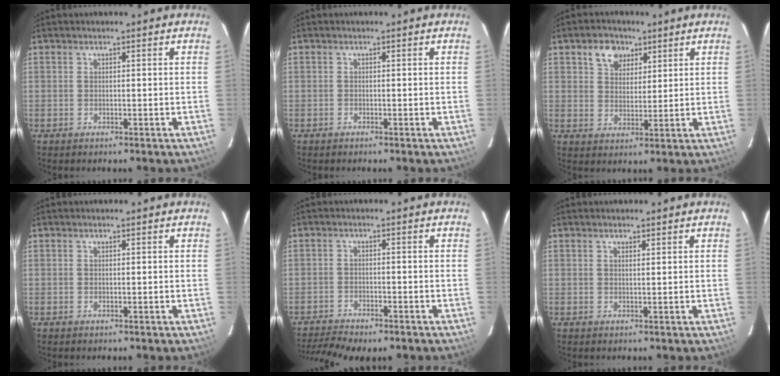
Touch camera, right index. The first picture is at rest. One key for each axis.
{"total": 0.0}
{"total": 6.0, "fx": 3.2, "fy": 4.4, "fz": 2.6, "tx": -0.037, "ty": 0.014, "tz": 0.058}
{"total": 0.0}
{"total": 9.3, "fx": -7.8, "fy": 2.3, "fz": 4.5, "tx": -0.113, "ty": -0.023, "tz": -0.129}
{"total": 0.8, "fx": 0.6, "fy": 0.2, "fz": 0.5, "tx": -0.010, "ty": 0.002, "tz": 0.010}